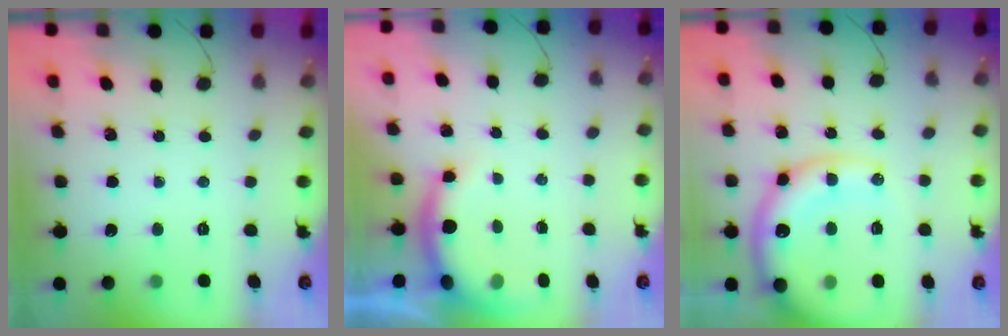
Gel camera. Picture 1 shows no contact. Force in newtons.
{"total": 6.4, "press": 6.4, "slide": 0.5}
{"total": 17.8, "press": 17.4, "slide": 4.0}